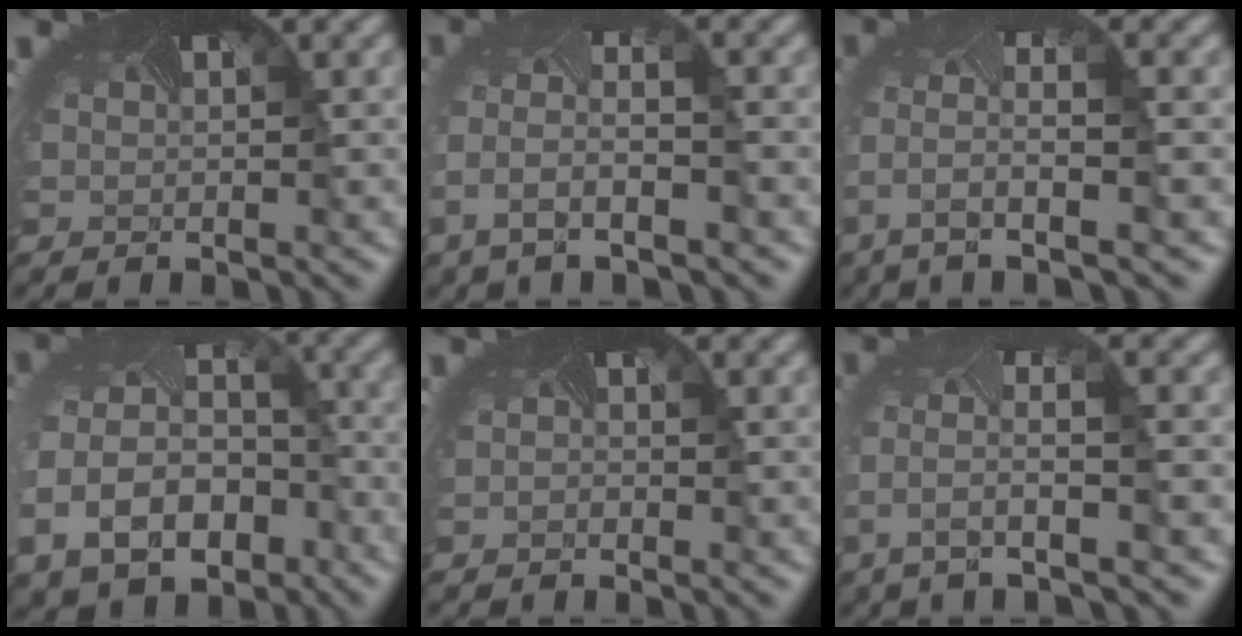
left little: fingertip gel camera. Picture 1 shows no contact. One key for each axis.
{"total": 4.2, "fx": -2.3, "fy": 1.4, "fz": 3.2, "tx": -0.102, "ty": -0.013, "tz": -0.043}
{"total": 4.4, "fx": -2.3, "fy": 1.1, "fz": 3.6, "tx": -0.109, "ty": -0.013, "tz": -0.045}
{"total": 8.5, "fx": -4.2, "fy": 6.1, "fz": 4.2, "tx": -0.116, "ty": -0.041, "tz": -0.059}
{"total": 0.7, "fx": -0.5, "fy": -0.2, "fz": -0.5, "tx": -0.004, "ty": -0.006, "tz": -0.007}
{"total": 3.2, "fx": -1.5, "fy": 0.4, "fz": 2.8, "tx": -0.085, "ty": -0.010, "tz": -0.029}